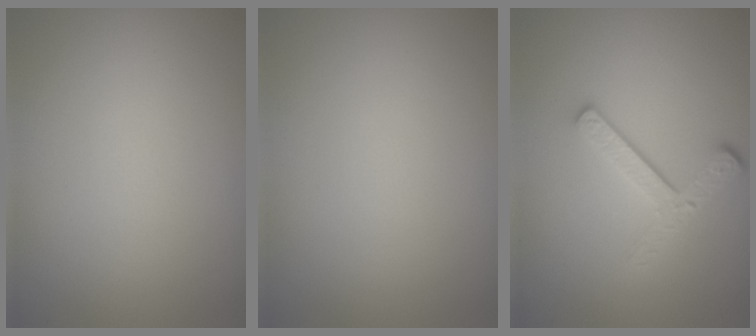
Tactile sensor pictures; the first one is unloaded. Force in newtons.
{"total": 0.0}
{"total": 3.7, "press": 2.7, "slide": 2.5}